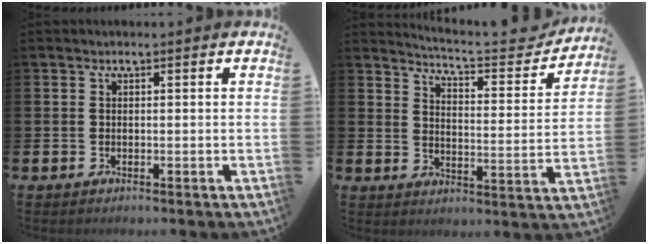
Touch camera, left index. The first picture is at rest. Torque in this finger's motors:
{"motor_torque": [0.00, -2.14, 0.03, 0.00]}